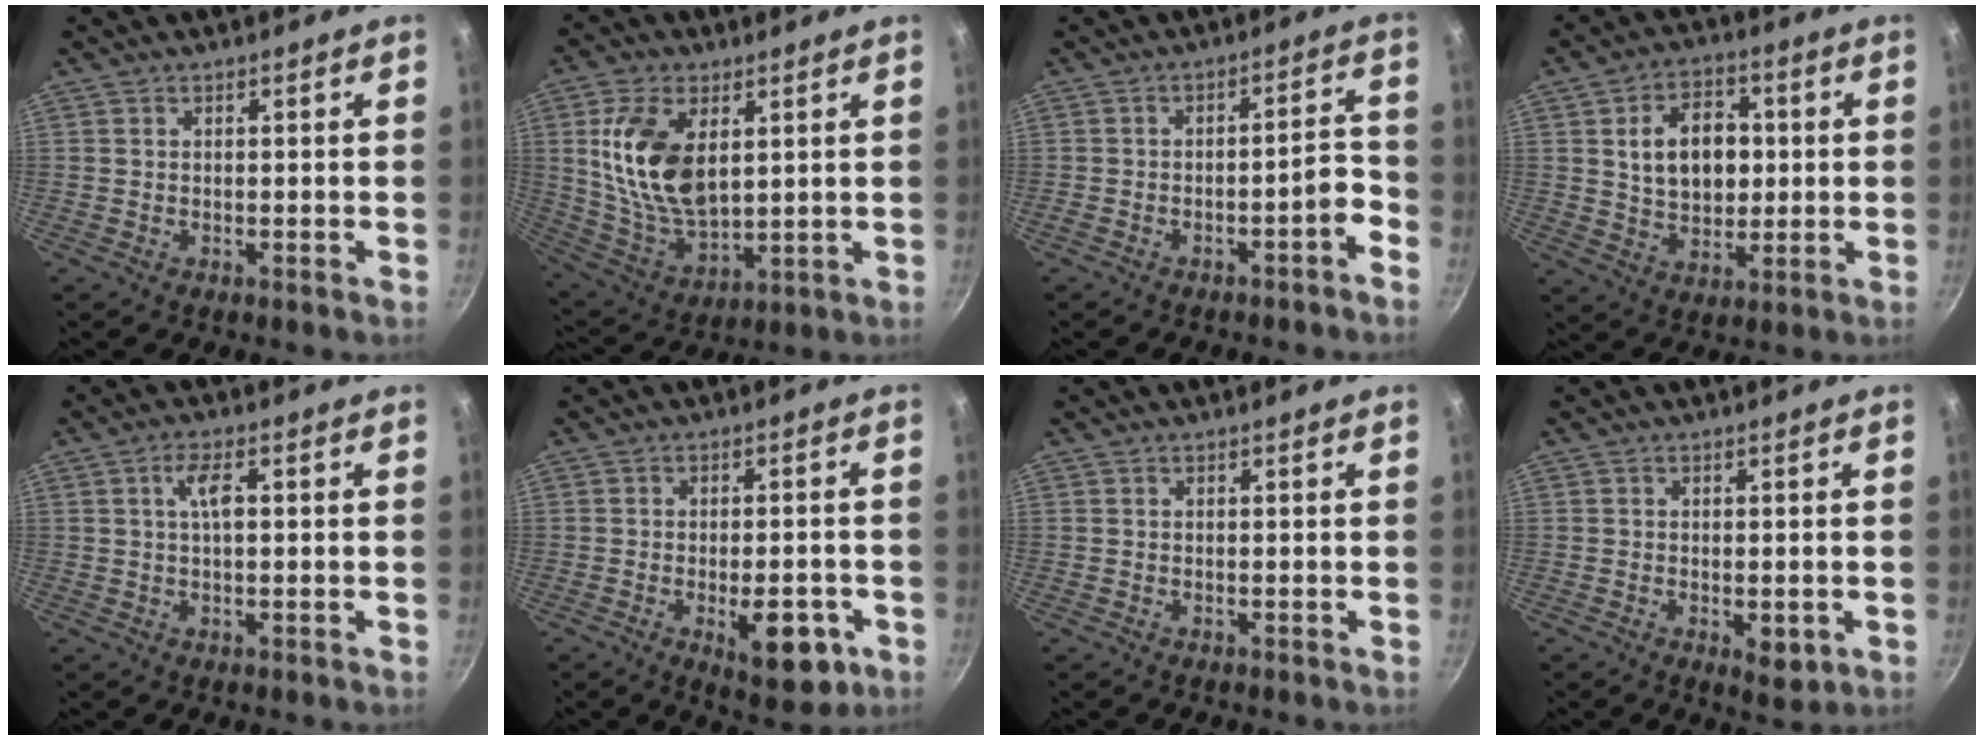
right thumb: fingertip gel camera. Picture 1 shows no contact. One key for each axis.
{"total": 16.2, "fx": 4.0, "fy": 9.2, "fz": 12.7, "tx": -0.229, "ty": -0.024, "tz": 0.089}
{"total": 5.3, "fx": -3.2, "fy": 1.3, "fz": 4.0, "tx": -0.054, "ty": 0.049, "tz": -0.034}
{"total": 12.6, "fx": 1.8, "fy": 8.9, "fz": 8.8, "tx": -0.107, "ty": 0.001, "tz": 0.032}
{"total": 4.1, "fx": 0.7, "fy": 1.4, "fz": 3.8, "tx": -0.074, "ty": 0.008, "tz": 0.012}
{"total": 10.0, "fx": -3.5, "fy": 4.6, "fz": 8.2, "tx": -0.080, "ty": 0.009, "tz": -0.037}
{"total": 0.0}
{"total": 4.2, "fx": -1.2, "fy": 1.9, "fz": 3.6, "tx": -0.047, "ty": -0.006, "tz": -0.011}